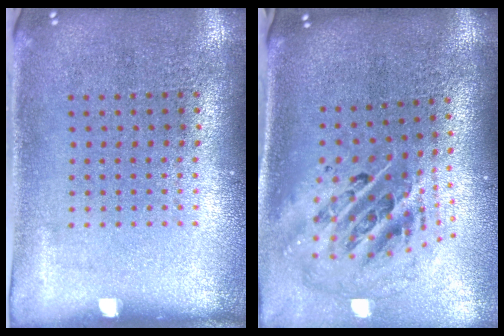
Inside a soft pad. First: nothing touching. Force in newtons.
{"total": 2.9, "press": 1.9, "slide": 2.1}